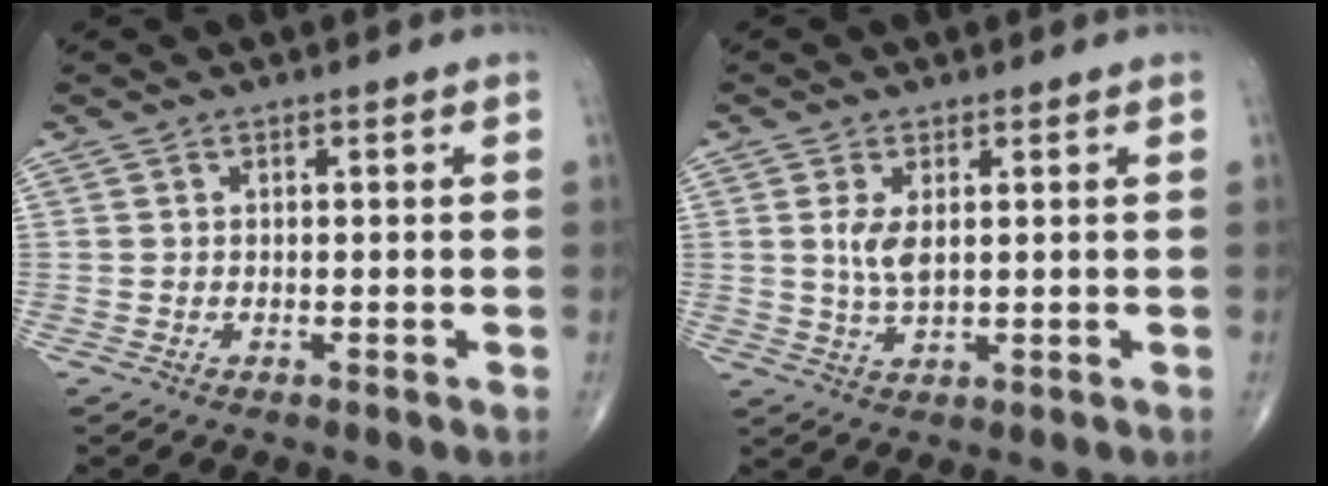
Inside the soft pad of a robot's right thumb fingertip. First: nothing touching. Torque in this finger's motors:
{"motor_torque": [-0.34, 0.56, 0.52, 0.12, 0.10]}